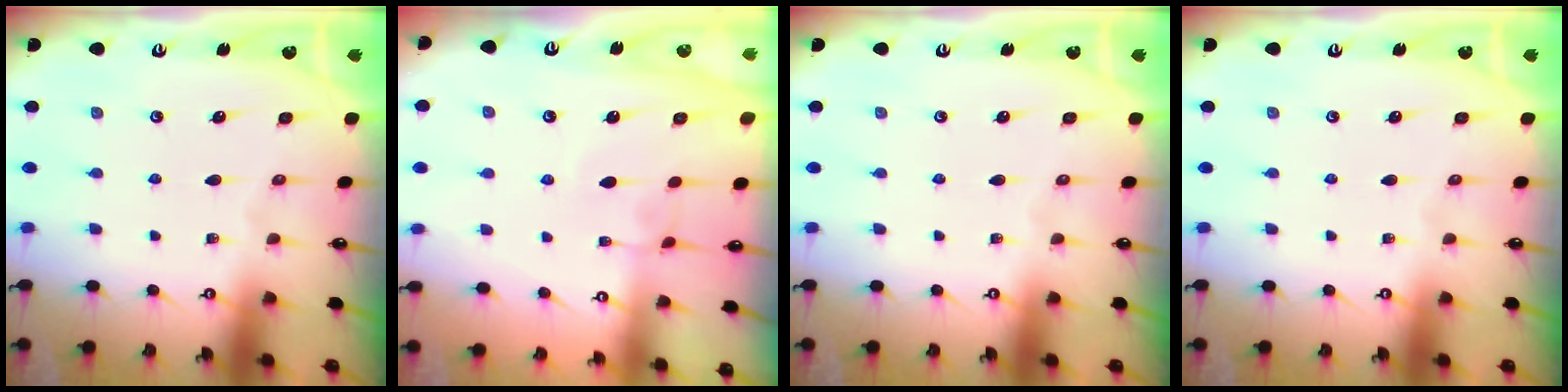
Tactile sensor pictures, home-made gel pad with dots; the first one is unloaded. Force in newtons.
{"total": 3.7, "press": 3.7, "slide": 0.2}
{"total": 0.0}
{"total": 0.0}